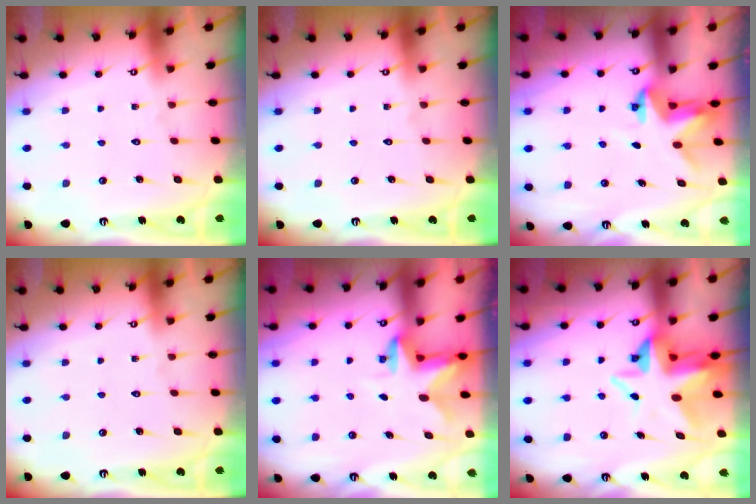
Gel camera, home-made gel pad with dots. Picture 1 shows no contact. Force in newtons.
{"total": 0.0}
{"total": 3.2, "press": 3.2, "slide": 0.1}
{"total": 0.0}
{"total": 2.6, "press": 2.6, "slide": 0.4}
{"total": 8.1, "press": 7.9, "slide": 1.8}